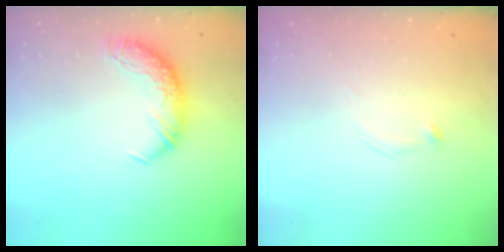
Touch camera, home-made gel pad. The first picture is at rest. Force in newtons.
{"total": 9.9, "press": 9.9, "slide": 0.1}